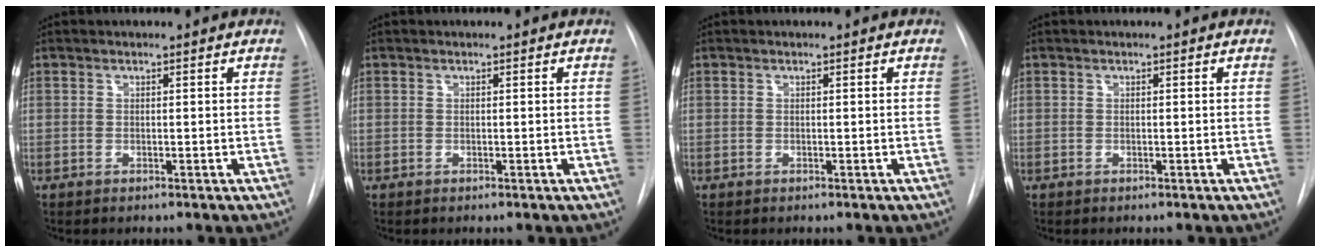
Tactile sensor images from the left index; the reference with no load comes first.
{"total": 0.0}
{"total": 0.0}
{"total": 0.0}